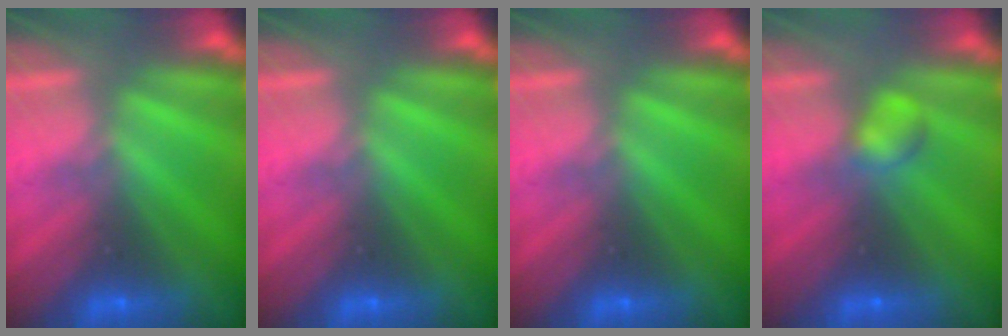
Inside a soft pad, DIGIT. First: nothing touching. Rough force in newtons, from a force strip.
{"total": 0.0}
{"total": 0.0}
{"total": 2.2}